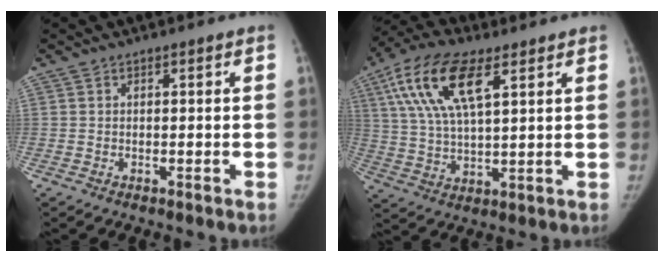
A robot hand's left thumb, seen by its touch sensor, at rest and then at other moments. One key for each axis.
{"total": 15.3, "fx": 6.6, "fy": 6.4, "fz": 12.2, "tx": -0.237, "ty": -0.002, "tz": 0.123}